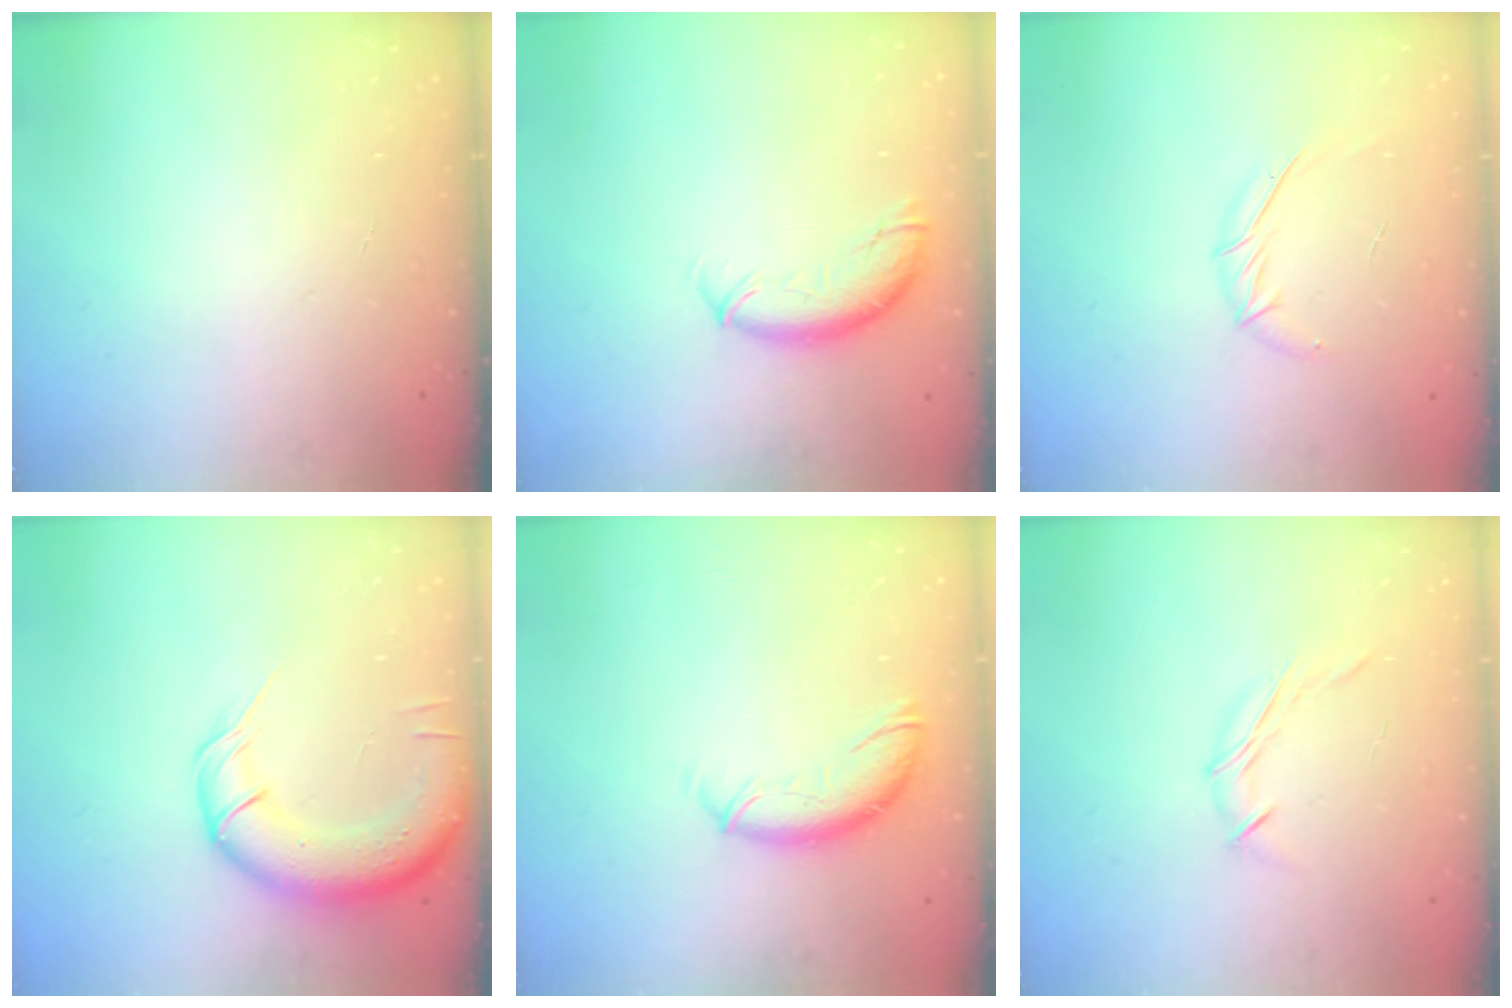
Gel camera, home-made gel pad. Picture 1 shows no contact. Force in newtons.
{"total": 9.4, "press": 9.4, "slide": 0.8}
{"total": 7.6, "press": 7.5, "slide": 1.1}
{"total": 14.6, "press": 14.1, "slide": 3.5}
{"total": 10.7, "press": 10.6, "slide": 1.4}
{"total": 5.6, "press": 5.5, "slide": 0.8}